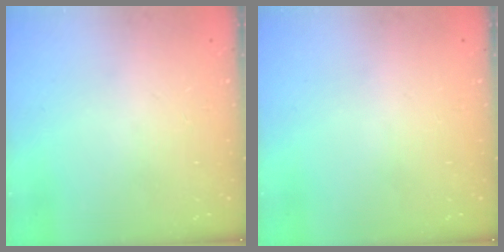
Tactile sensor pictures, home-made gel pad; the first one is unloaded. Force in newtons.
{"total": 0.0}